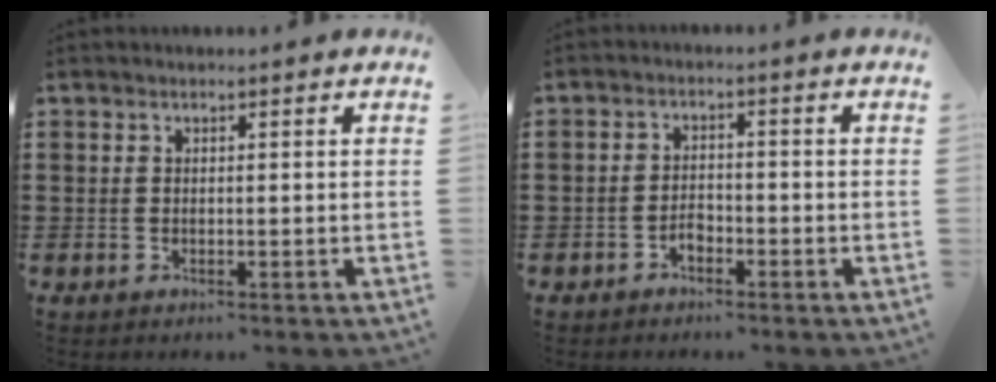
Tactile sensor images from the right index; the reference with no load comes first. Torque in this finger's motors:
{"motor_torque": [1.30, 0.84, 0.09, -0.13]}